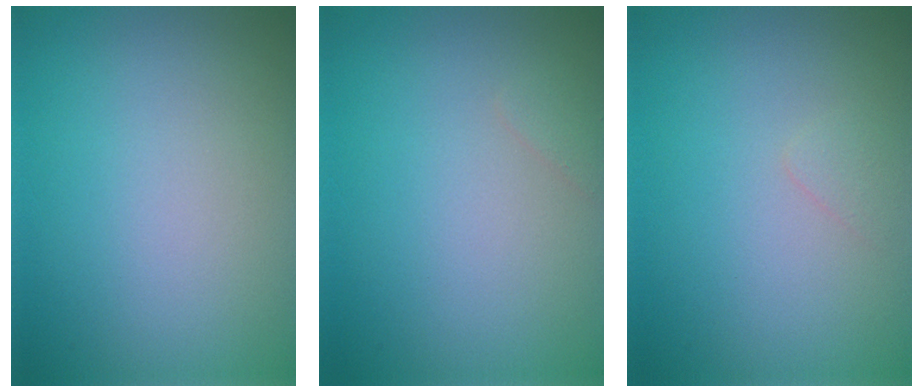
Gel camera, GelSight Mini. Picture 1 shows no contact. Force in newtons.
{"total": 0.5, "press": 0.5, "slide": 0.1}
{"total": 0.6, "press": 0.6, "slide": 0.1}